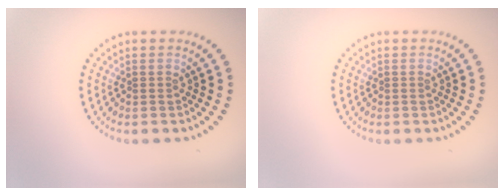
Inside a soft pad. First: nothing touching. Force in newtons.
{"total": 0.0}